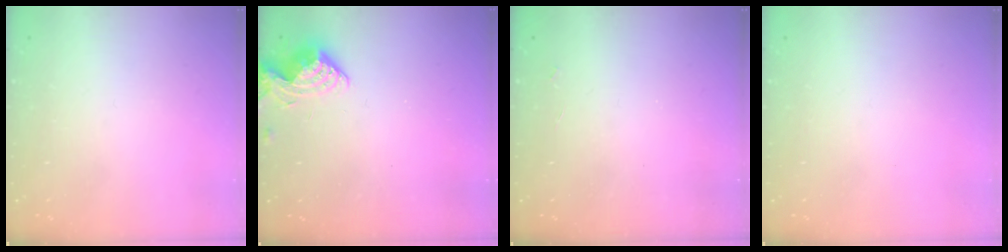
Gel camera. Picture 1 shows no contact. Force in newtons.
{"total": 8.3, "press": 8.3, "slide": 0.4}
{"total": 2.0, "press": 2.0, "slide": 0.4}
{"total": 0.0}